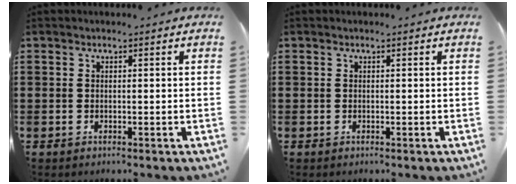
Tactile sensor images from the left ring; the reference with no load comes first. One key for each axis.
{"total": 0.0}